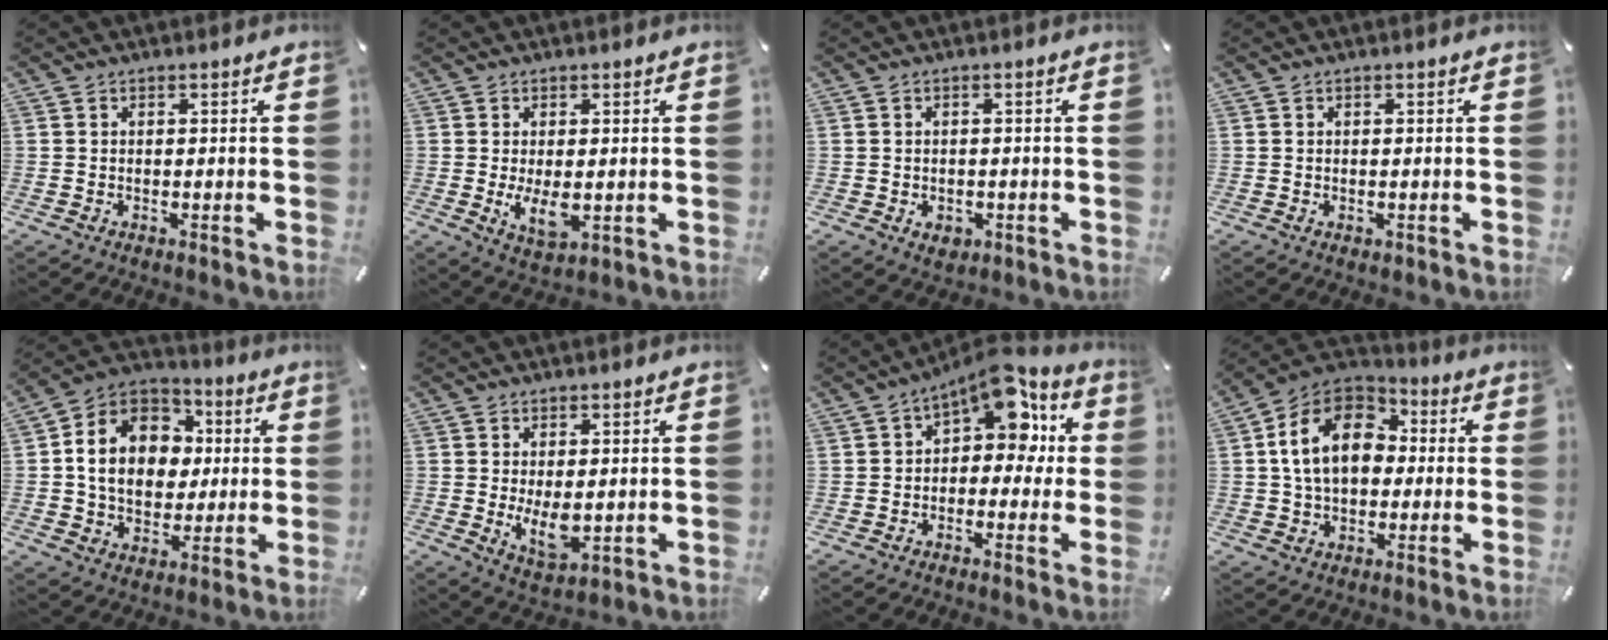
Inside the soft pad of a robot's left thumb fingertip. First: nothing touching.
{"total": 6.4, "force": [-0.5, 3.3, 5.5], "torque": [-0.113, -0.014, -0.014]}
{"total": 2.8, "force": [-1.0, 2.2, 1.3], "torque": [-0.021, 0.004, -0.018]}
{"total": 0.6, "force": [0.0, 0.5, 0.3], "torque": [-0.006, 0.001, 0.000]}
{"total": 14.5, "force": [1.1, 12.4, 7.5], "torque": [-0.146, 0.007, 0.024]}
{"total": 7.0, "force": [0.2, 3.8, 5.9], "torque": [-0.114, -0.011, 0.003]}
{"total": 12.1, "force": [6.2, 6.8, 7.9], "torque": [-0.111, -0.038, 0.107]}
{"total": 15.7, "force": [1.8, 11.6, 10.5], "torque": [-0.214, 0.013, 0.028]}